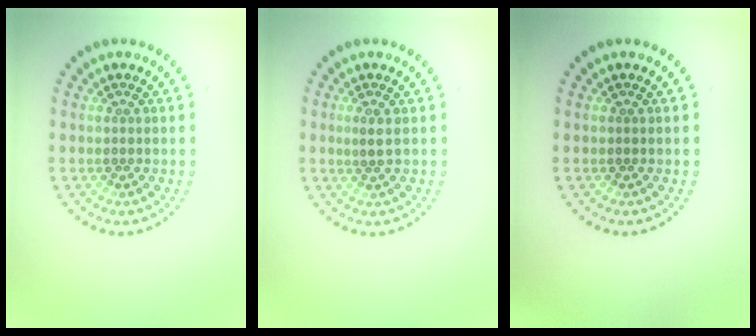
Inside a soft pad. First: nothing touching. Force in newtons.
{"total": 1.0, "press": 0.8, "slide": 0.5}
{"total": 0.0}